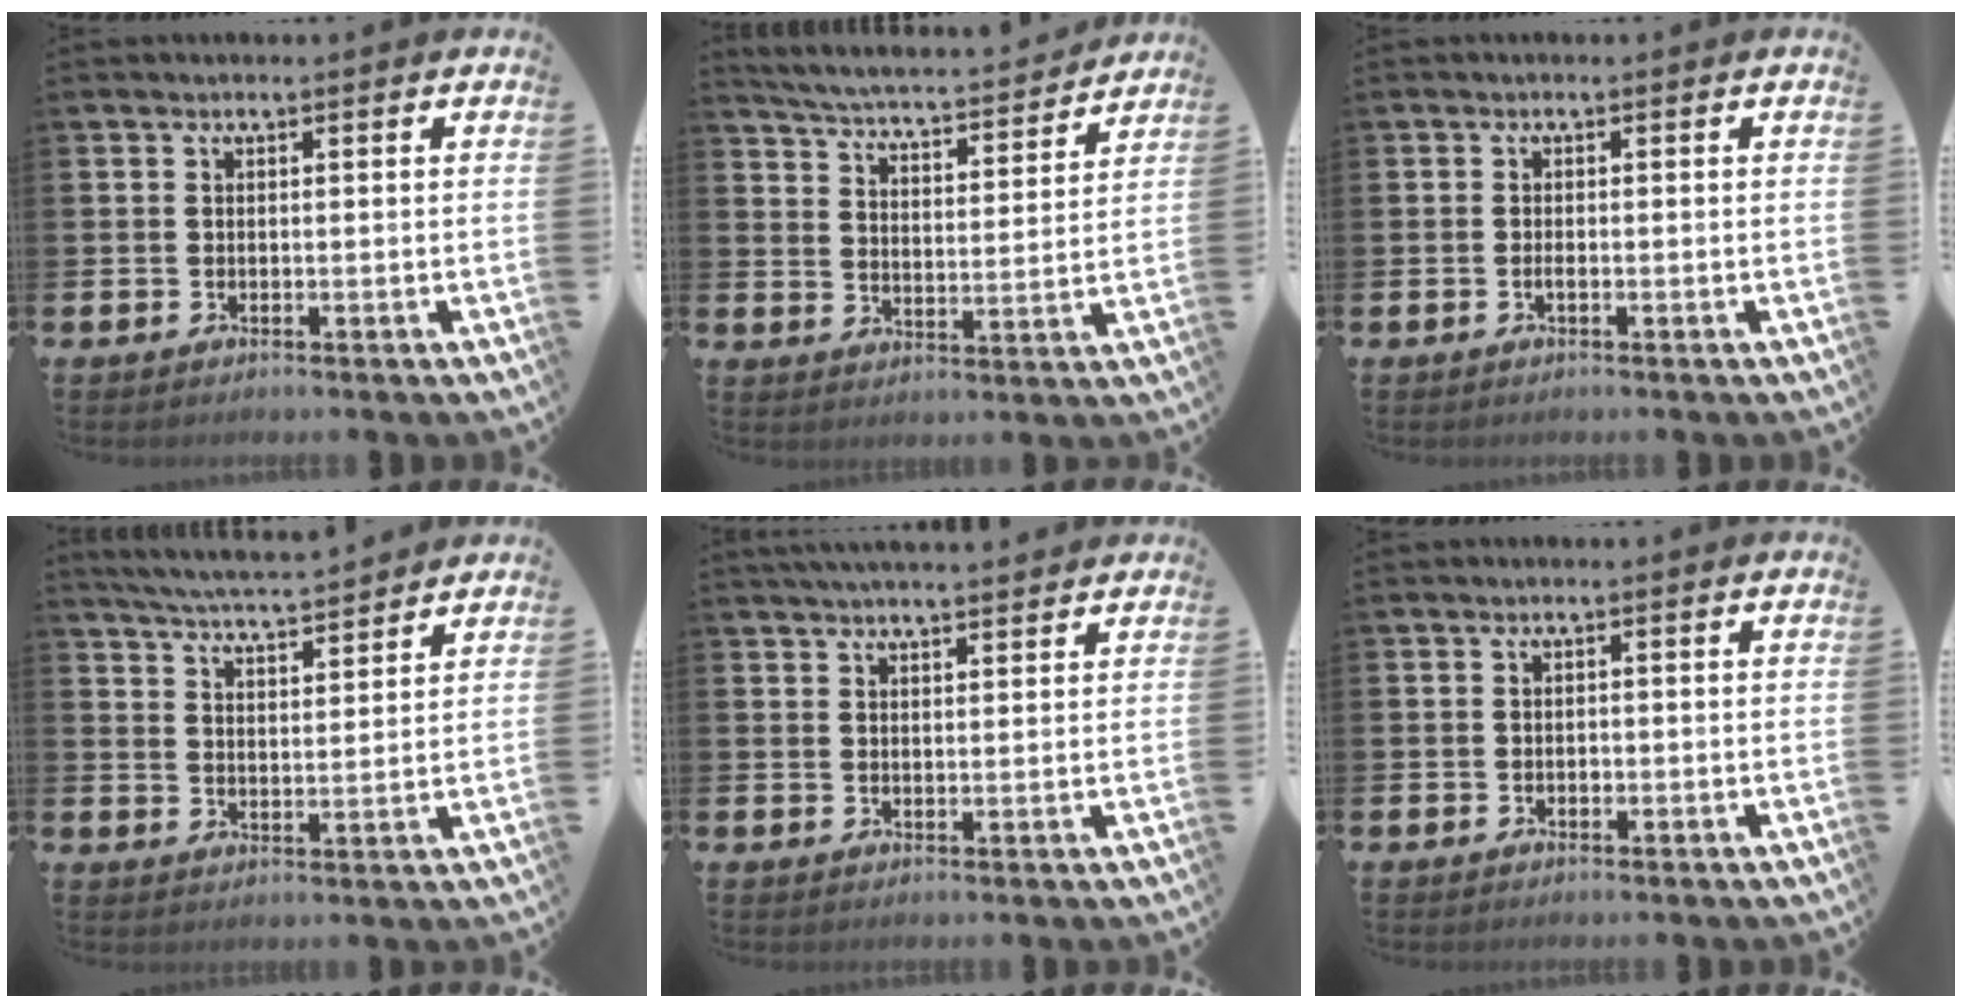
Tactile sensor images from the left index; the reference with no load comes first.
{"total": 4.9, "force": [4.8, 0.3, 0.8], "torque": [-0.040, -0.044, 0.079]}
{"total": 0.5, "force": [-0.2, 0.1, 0.5], "torque": [-0.013, -0.002, -0.003]}
{"total": 5.4, "force": [5.4, 0.0, 0.8], "torque": [-0.036, -0.033, 0.095]}
{"total": 3.3, "force": [3.2, 0.0, 0.6], "torque": [-0.015, -0.010, 0.058]}
{"total": 0.5, "force": [-0.1, 0.5, 0.2], "torque": [-0.001, 0.002, -0.004]}